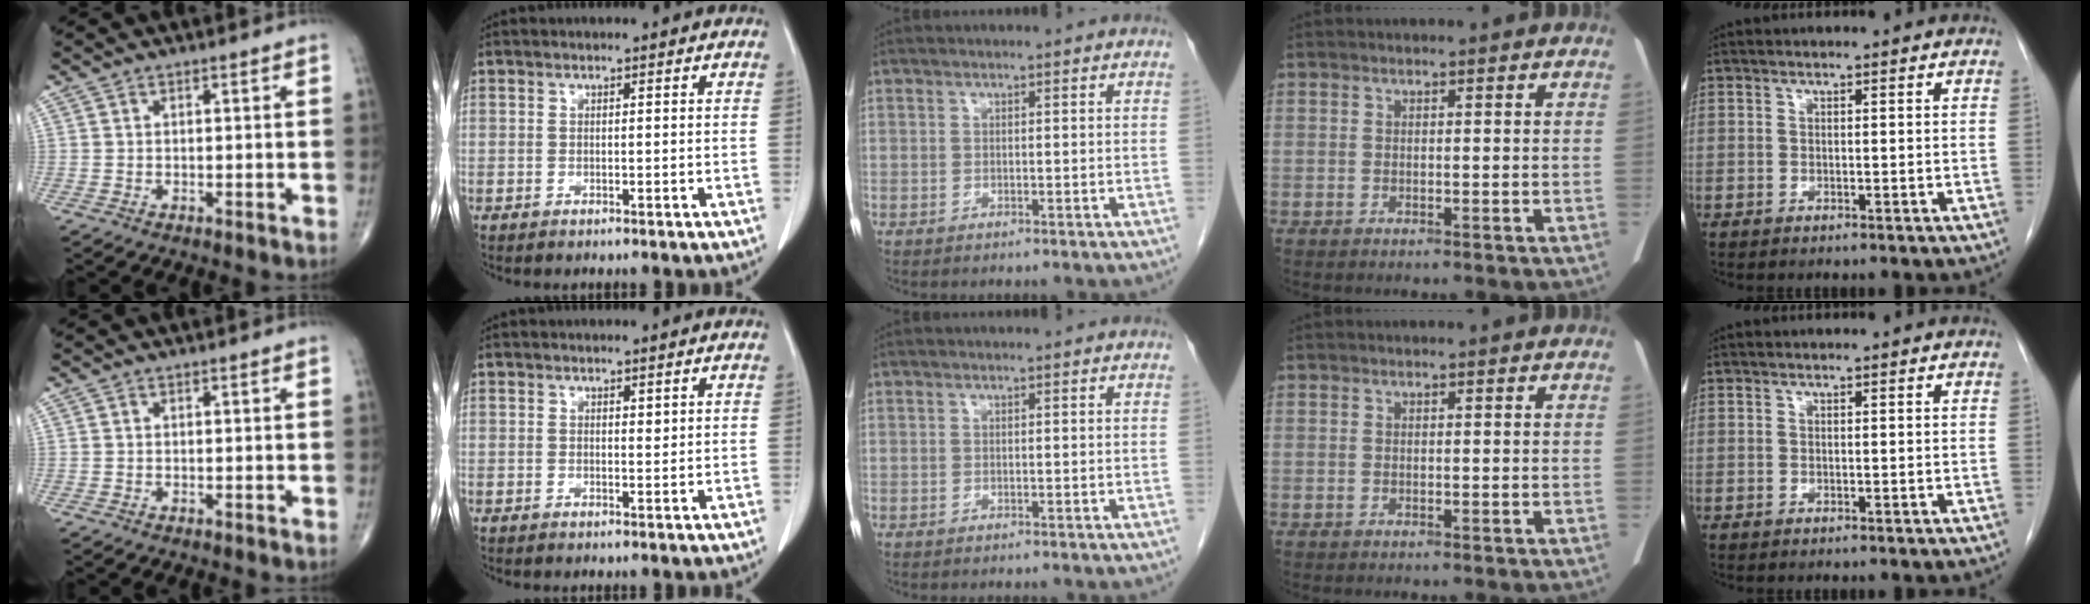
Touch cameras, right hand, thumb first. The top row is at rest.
{"index": {"total": 0.6, "force": [0.4, 0.2, 0.4], "torque": [-0.005, -0.004, 0.006]}}